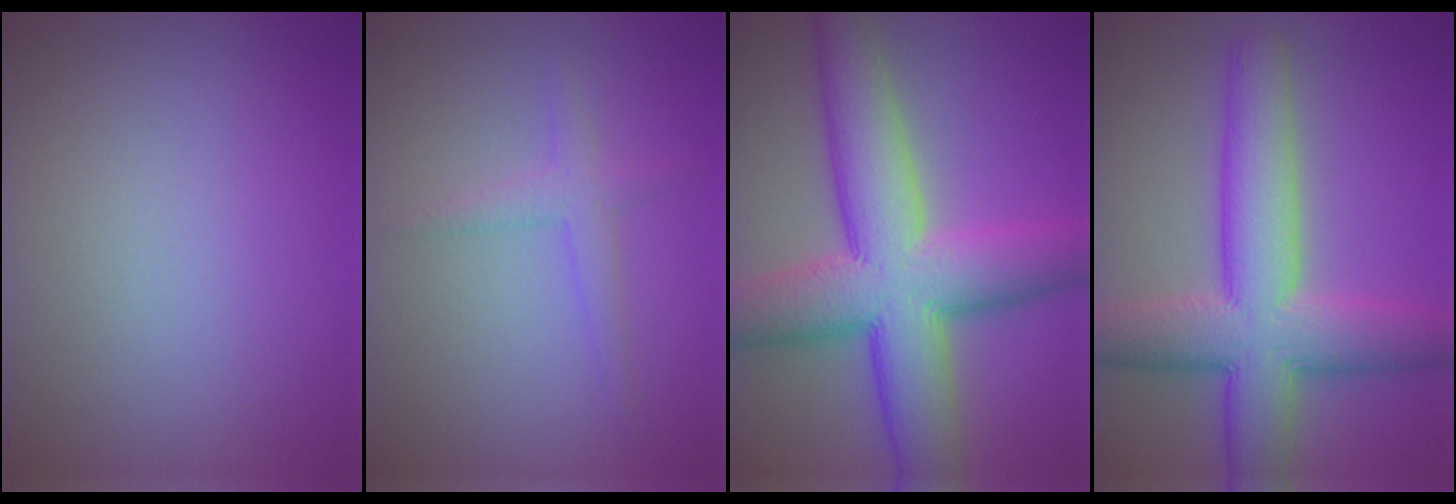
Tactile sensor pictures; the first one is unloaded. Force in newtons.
{"total": 2.0, "press": 2.0, "slide": 0.0}
{"total": 12.2, "press": 12.2, "slide": 0.4}
{"total": 9.8, "press": 9.8, "slide": 0.3}